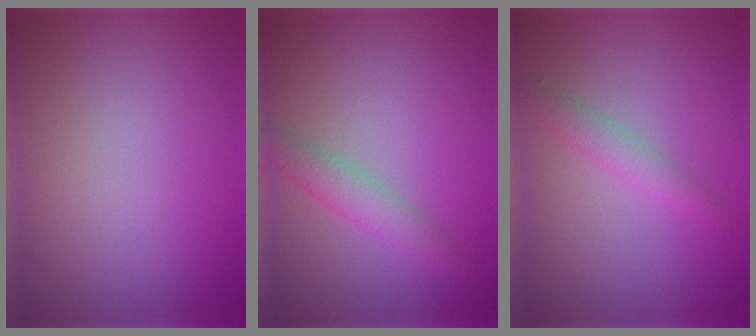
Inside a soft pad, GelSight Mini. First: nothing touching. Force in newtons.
{"total": 2.3, "press": 2.3, "slide": 0.0}
{"total": 1.7, "press": 1.7, "slide": 0.1}